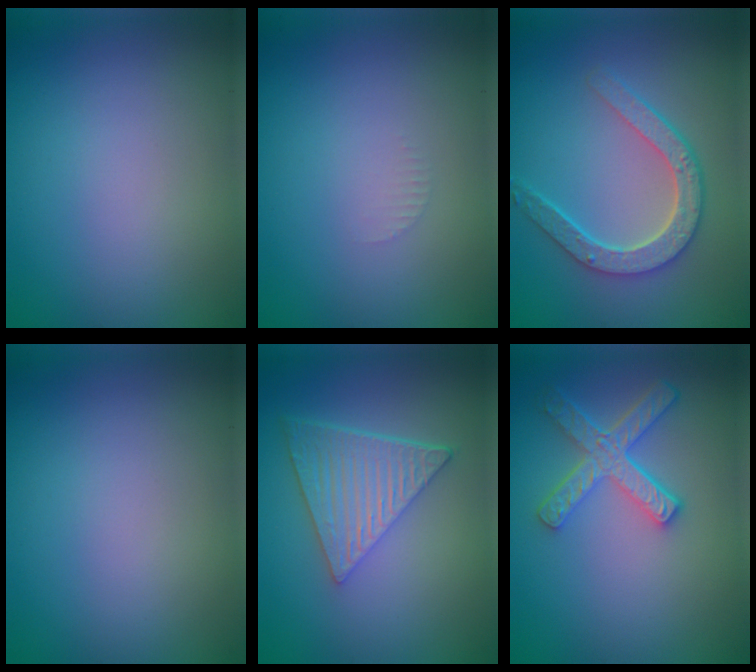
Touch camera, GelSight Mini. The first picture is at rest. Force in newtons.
{"total": 0.7, "press": 0.6, "slide": 0.1}
{"total": 4.6, "press": 3.6, "slide": 2.9}
{"total": 0.0}
{"total": 6.4, "press": 4.4, "slide": 4.6}
{"total": 4.5, "press": 3.5, "slide": 2.8}